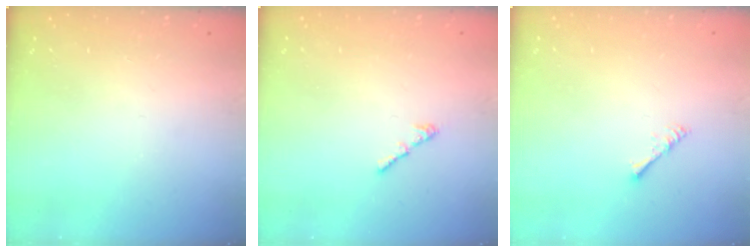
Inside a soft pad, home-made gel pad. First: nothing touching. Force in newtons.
{"total": 1.3, "press": 1.2, "slide": 0.6}
{"total": 2.2, "press": 2.1, "slide": 0.5}